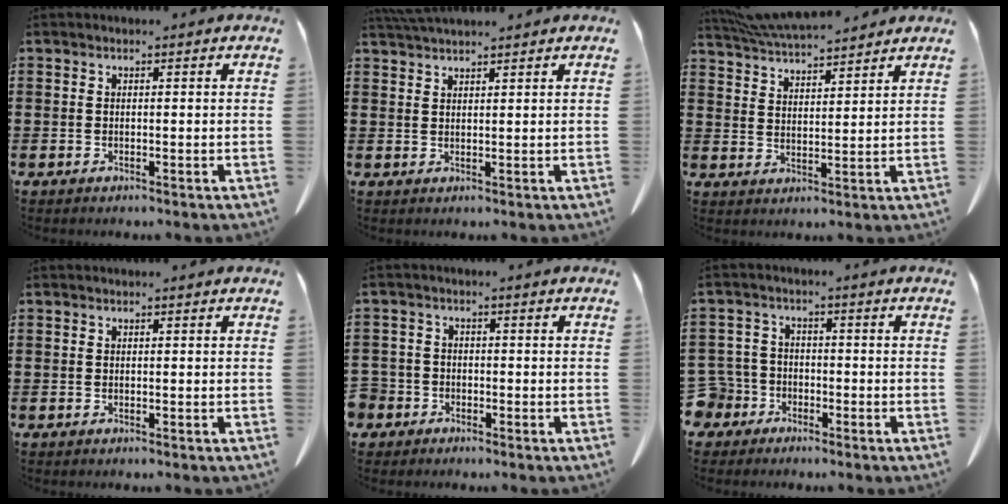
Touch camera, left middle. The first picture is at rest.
{"total": 2.7, "force": [2.6, 0.2, 0.8], "torque": [-0.021, -0.003, 0.049]}
{"total": 6.4, "force": [6.0, 0.9, 1.8], "torque": [-0.056, -0.022, 0.111]}
{"total": 0.0}
{"total": 2.4, "force": [-1.7, 1.7, 0.2], "torque": [-0.019, -0.004, -0.039]}
{"total": 4.6, "force": [-2.6, 3.7, 0.9], "torque": [-0.055, -0.001, -0.059]}